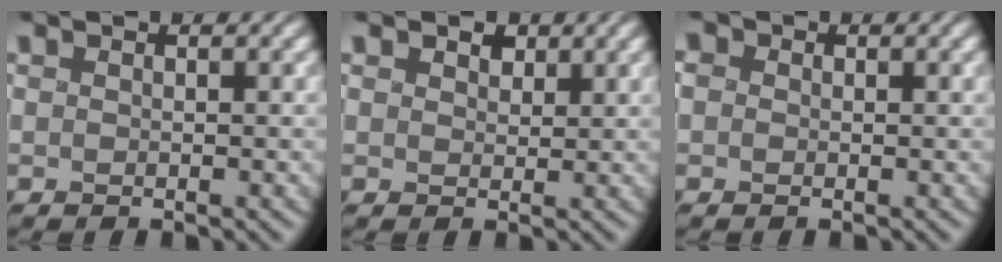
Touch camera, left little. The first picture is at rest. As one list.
[{"total": 2.6, "force": [1.4, 1.8, 1.3], "torque": [-0.039, 0.004, 0.016]}, {"total": 3.6, "force": [0.4, 3.0, 2.0], "torque": [-0.070, 0.017, -0.002]}]